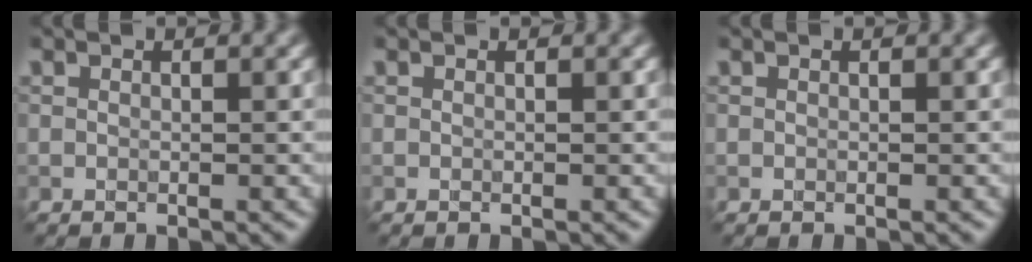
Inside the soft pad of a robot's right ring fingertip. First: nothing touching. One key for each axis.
{"total": 0.0}
{"total": 0.0}